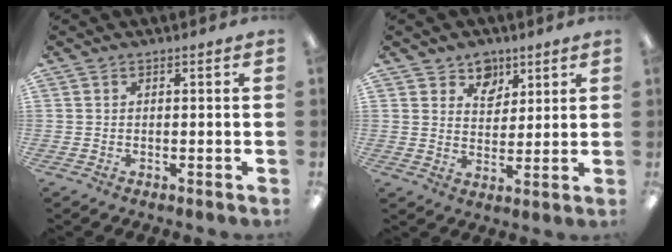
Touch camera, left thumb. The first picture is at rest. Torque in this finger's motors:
{"motor_torque": [-0.14, 0.12, -0.51, 0.06, 0.04]}